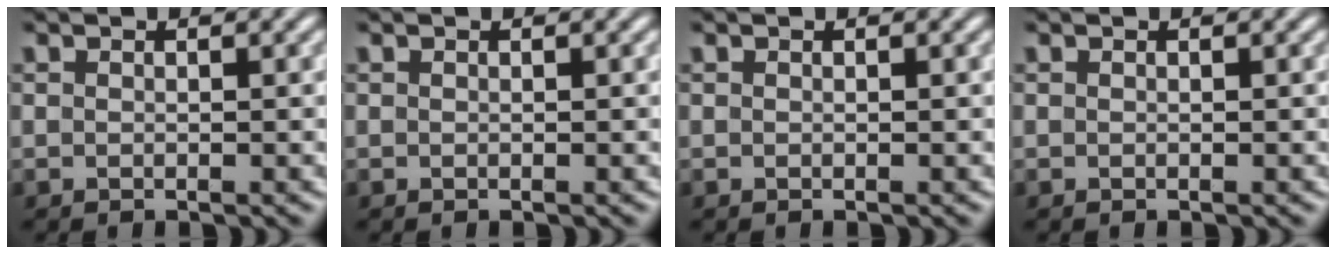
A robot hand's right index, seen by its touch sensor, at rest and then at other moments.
{"total": 0.0}
{"total": 0.0}
{"total": 0.0}